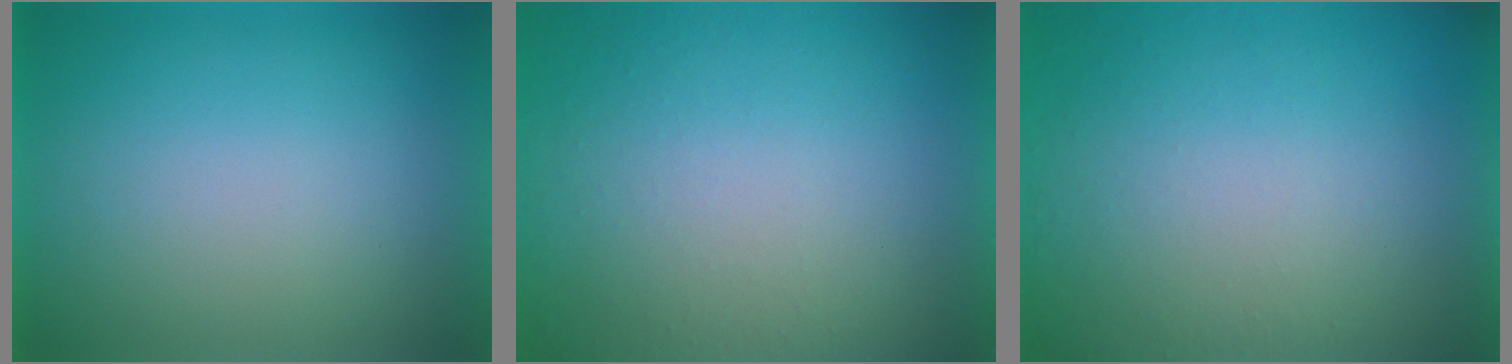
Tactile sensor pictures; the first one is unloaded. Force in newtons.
{"total": 9.8}
{"total": 5.0}